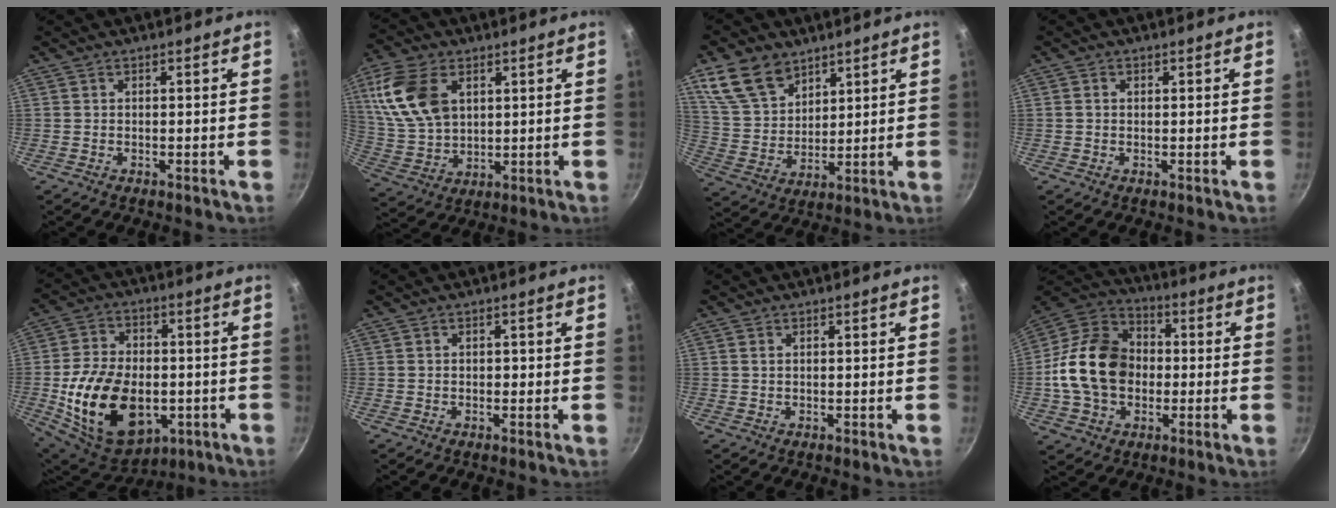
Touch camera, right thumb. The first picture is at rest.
{"total": 15.2, "force": [5.2, 9.7, 10.5], "torque": [-0.197, -0.017, 0.109]}
{"total": 12.7, "force": [7.8, 8.1, 5.8], "torque": [-0.085, -0.030, 0.162]}
{"total": 0.9, "force": [0.2, 0.8, 0.5], "torque": [-0.007, 0.005, 0.002]}
{"total": 21.8, "force": [-4.1, 14.6, 15.7], "torque": [-0.264, 0.013, -0.050]}
{"total": 0.9, "force": [0.0, 0.7, 0.5], "torque": [-0.004, 0.005, 0.000]}
{"total": 1.0, "force": [0.4, 0.6, 0.7], "torque": [-0.013, 0.002, 0.007]}
{"total": 18.2, "force": [-1.1, 13.9, 11.6], "torque": [-0.180, 0.033, -0.031]}